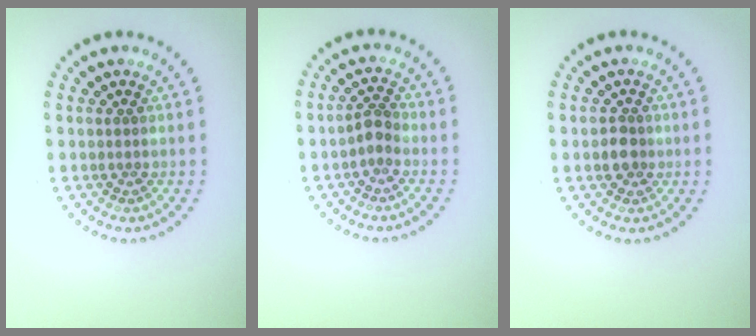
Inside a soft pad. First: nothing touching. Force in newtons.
{"total": 1.6, "press": 1.3, "slide": 1.0}
{"total": 1.8, "press": 1.7, "slide": 0.5}